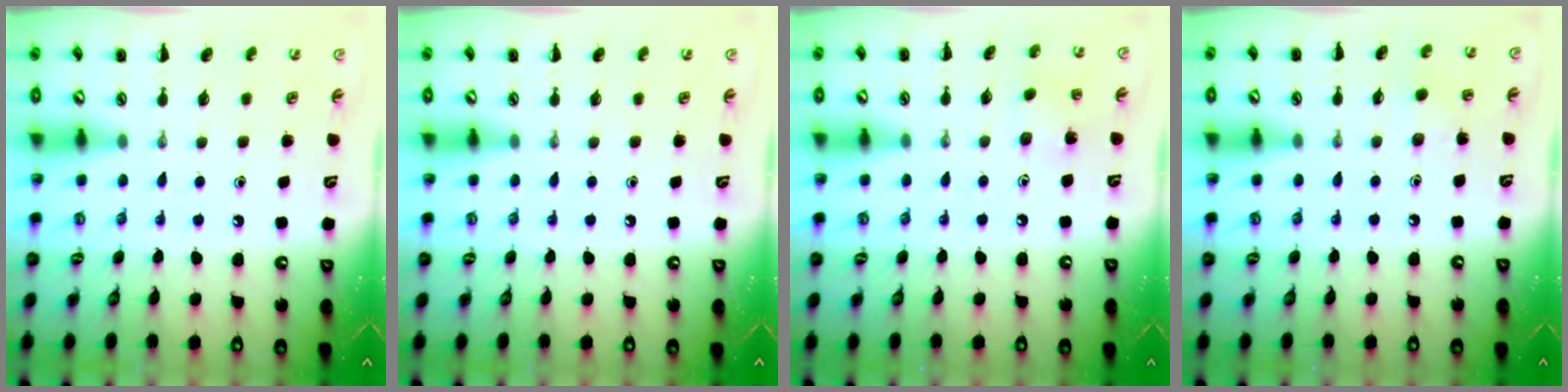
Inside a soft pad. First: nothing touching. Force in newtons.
{"total": 0.0}
{"total": 7.1, "press": 7.0, "slide": 1.2}
{"total": 3.0, "press": 2.9, "slide": 0.9}